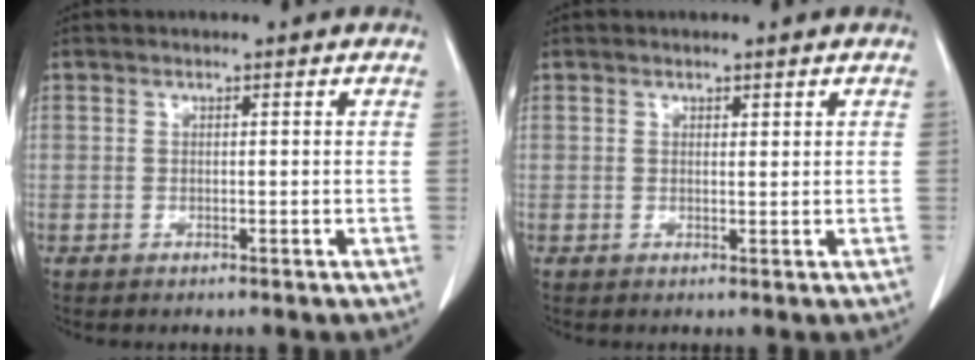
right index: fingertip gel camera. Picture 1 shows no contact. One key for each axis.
{"total": 0.5, "fx": 0.5, "fy": 0.2, "fz": 0.1, "tx": -0.002, "ty": -0.004, "tz": 0.006}